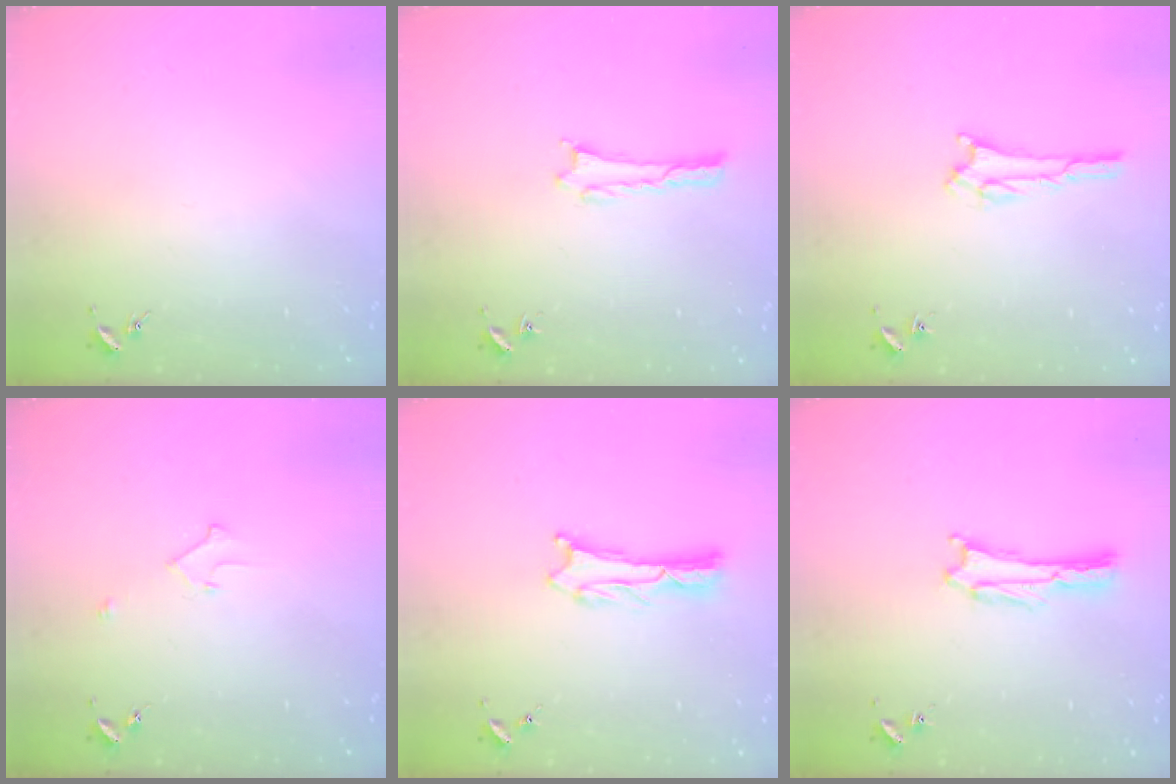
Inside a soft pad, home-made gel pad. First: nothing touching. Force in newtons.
{"total": 0.0}
{"total": 1.8, "press": 1.8, "slide": 0.2}
{"total": 2.2, "press": 2.2, "slide": 0.2}
{"total": 1.1, "press": 1.1, "slide": 0.2}
{"total": 0.0}